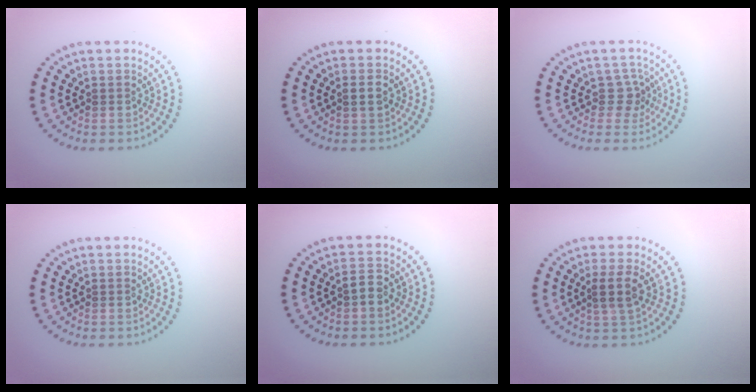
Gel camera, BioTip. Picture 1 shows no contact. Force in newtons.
{"total": 1.1, "press": 1.1, "slide": 0.4}
{"total": 2.0, "press": 1.5, "slide": 1.3}
{"total": 0.0}
{"total": 1.5, "press": 1.4, "slide": 0.3}
{"total": 2.2, "press": 1.9, "slide": 1.1}